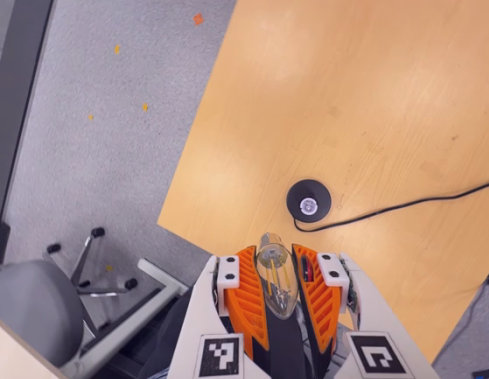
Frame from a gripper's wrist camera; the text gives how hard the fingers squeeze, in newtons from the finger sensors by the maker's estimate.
{"total": 23.8, "left": 25.9, "right": 21.7}